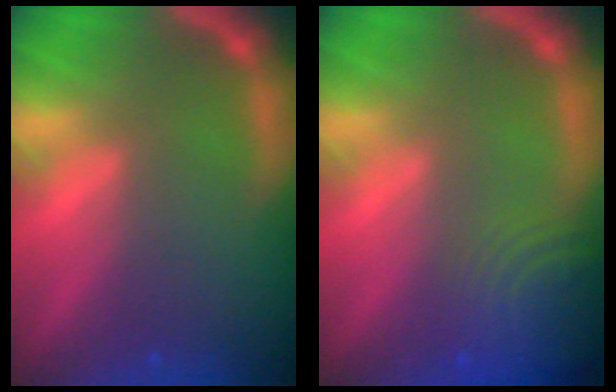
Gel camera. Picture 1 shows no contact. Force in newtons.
{"total": 7.0}